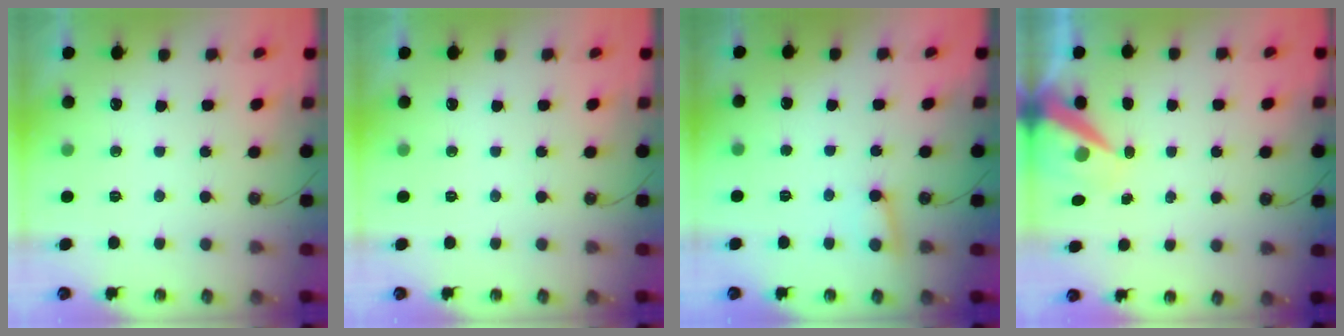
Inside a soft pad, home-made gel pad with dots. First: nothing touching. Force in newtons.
{"total": 0.0}
{"total": 3.7, "press": 3.6, "slide": 0.8}
{"total": 8.4, "press": 8.3, "slide": 0.9}